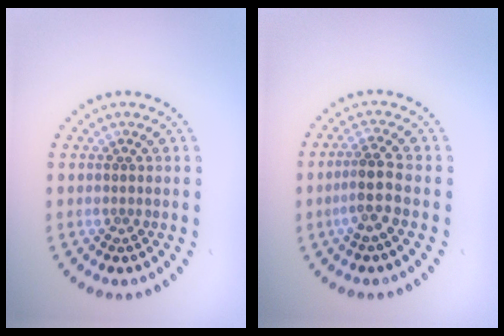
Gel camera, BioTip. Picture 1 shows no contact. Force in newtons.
{"total": 2.6, "press": 2.2, "slide": 1.5}